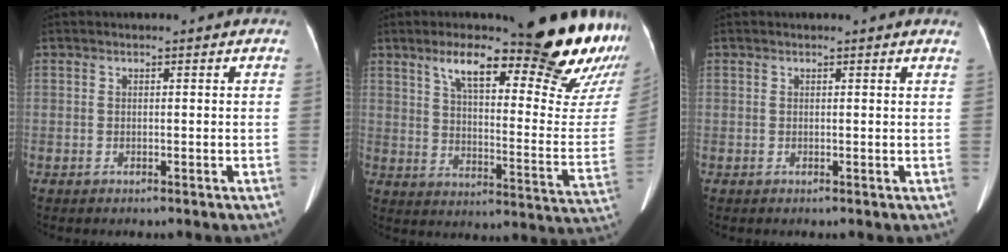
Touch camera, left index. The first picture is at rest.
{"total": 26.2, "force": [19.9, 3.6, 16.5], "torque": [-0.202, -0.052, 0.261]}
{"total": 1.3, "force": [1.3, -0.1, 0.3], "torque": [-0.019, -0.004, 0.006]}